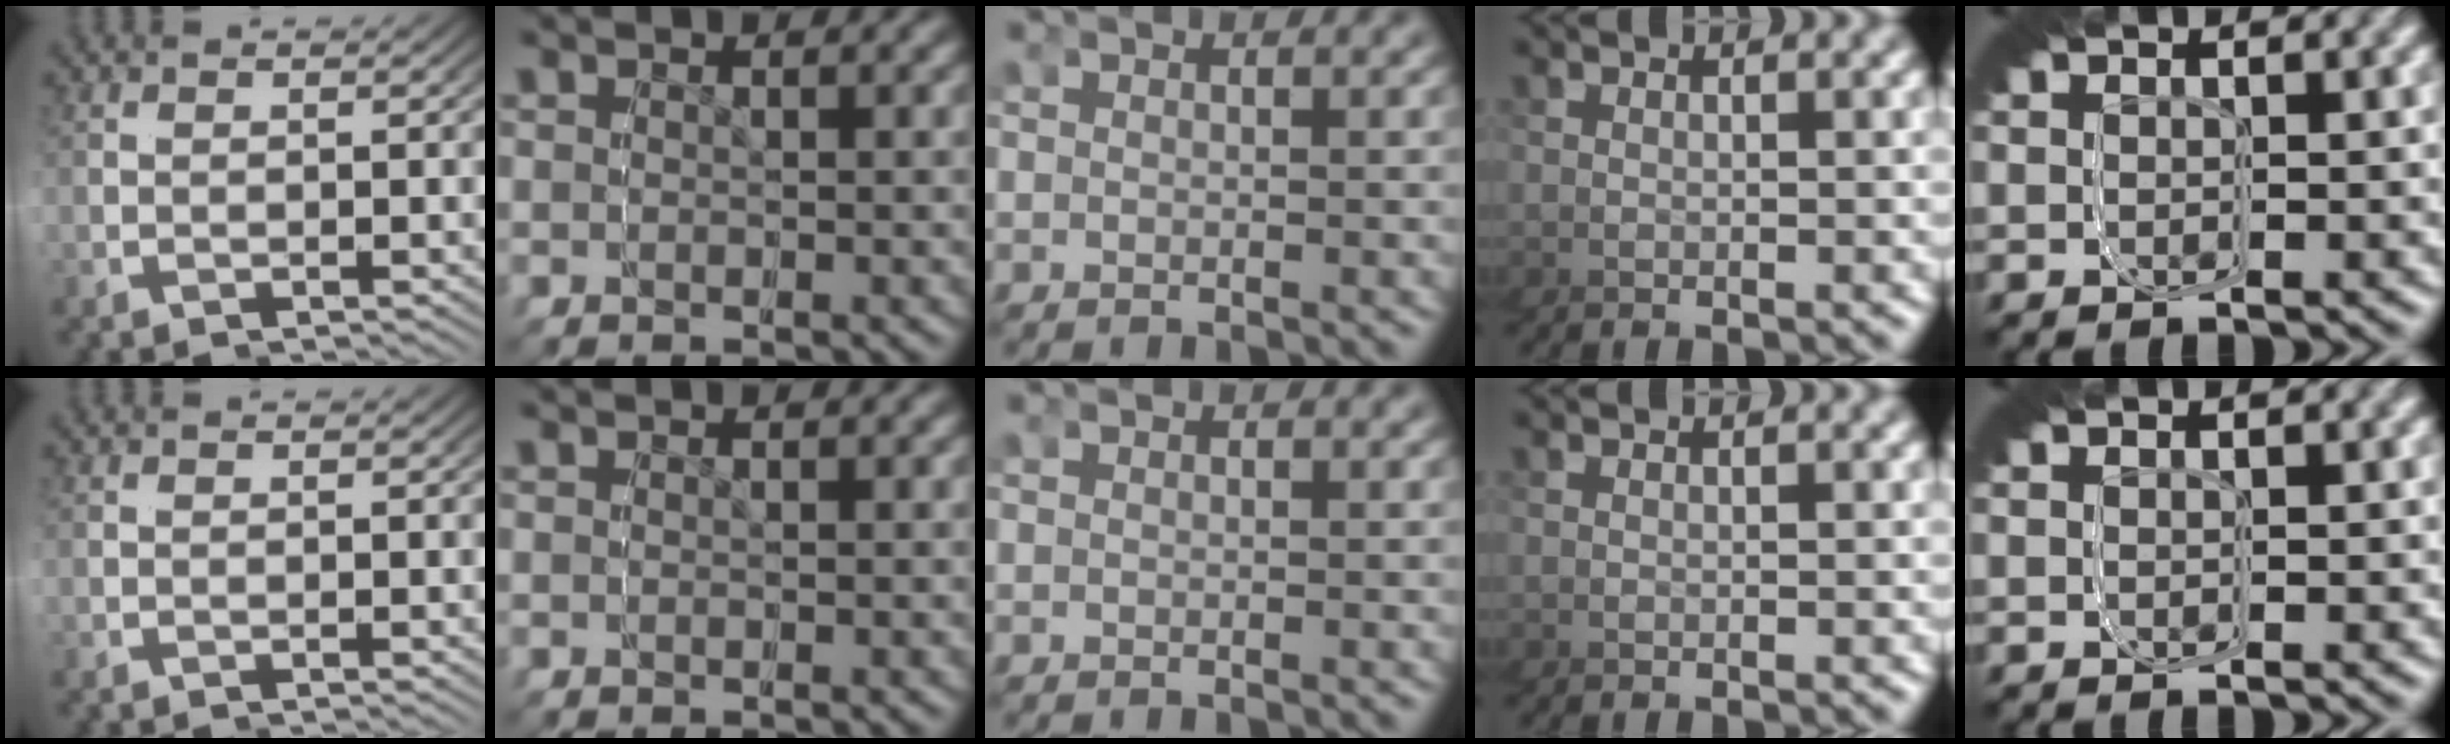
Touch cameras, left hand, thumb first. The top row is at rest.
{}